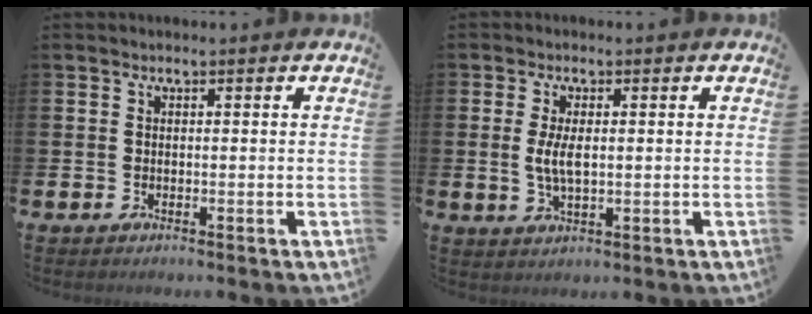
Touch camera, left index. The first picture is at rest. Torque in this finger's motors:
{"motor_torque": [0.75, 0.21, 0.17, 0.07]}